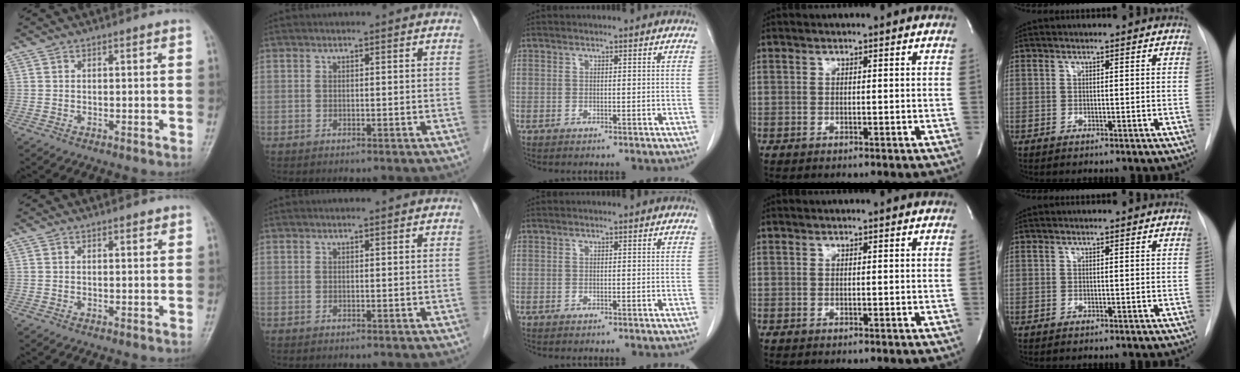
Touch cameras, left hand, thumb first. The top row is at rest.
{"thumb": {"total": 1.0, "force": [0.7, 0.5, 0.6], "torque": [-0.006, -0.003, 0.008]}, "index": {"total": 0.8, "force": [0.8, 0.0, 0.3], "torque": [-0.006, 0.011, 0.012]}}